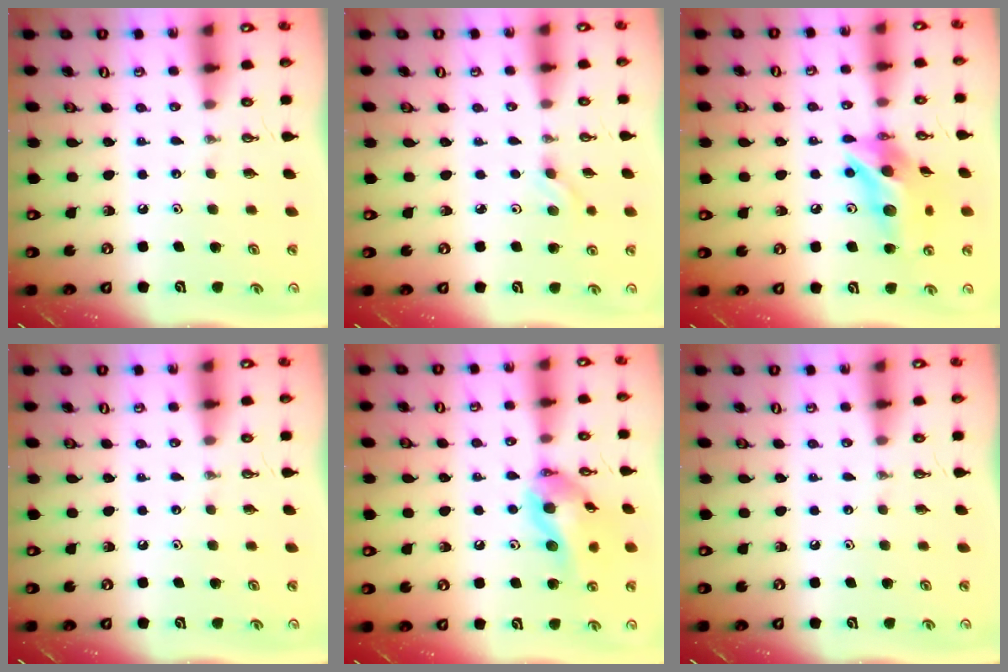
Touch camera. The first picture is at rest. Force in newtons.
{"total": 2.6, "press": 2.1, "slide": 1.5}
{"total": 14.7, "press": 14.6, "slide": 1.1}
{"total": 0.0}
{"total": 14.9, "press": 14.7, "slide": 2.5}
{"total": 0.0}